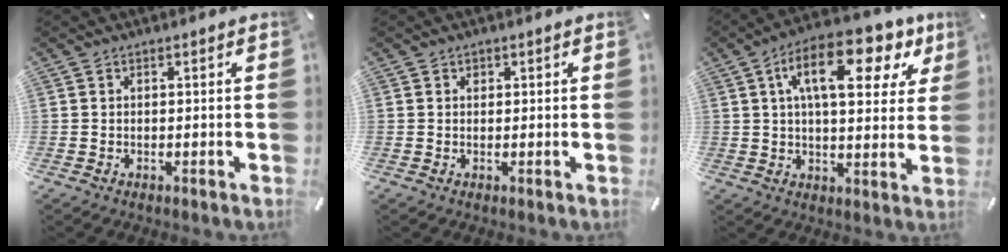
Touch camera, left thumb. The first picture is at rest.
{"total": 0.8, "force": [0.3, 0.7, 0.1], "torque": [0.006, -0.001, 0.004]}
{"total": 16.9, "force": [7.5, 7.8, 13.0], "torque": [-0.203, -0.021, 0.119]}